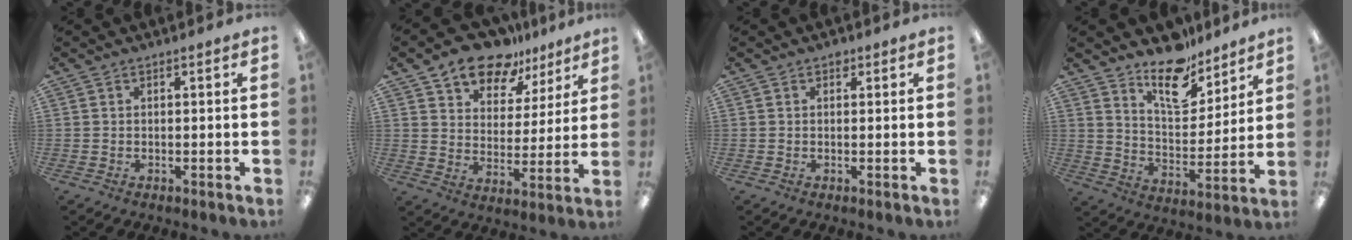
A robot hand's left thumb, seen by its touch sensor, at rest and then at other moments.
{"total": 13.1, "force": [10.6, 6.7, 3.7], "torque": [-0.058, -0.080, 0.194]}
{"total": 1.1, "force": [0.5, 0.8, 0.5], "torque": [-0.002, -0.003, 0.008]}
{"total": 14.6, "force": [11.3, 6.4, 6.7], "torque": [-0.095, -0.079, 0.200]}